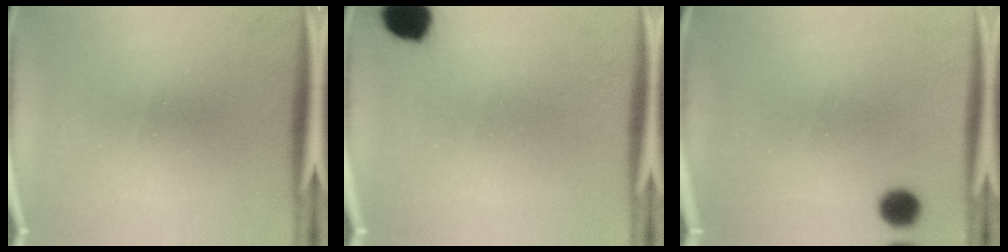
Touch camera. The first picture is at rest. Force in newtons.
{"total": 7.0}
{"total": 5.0}